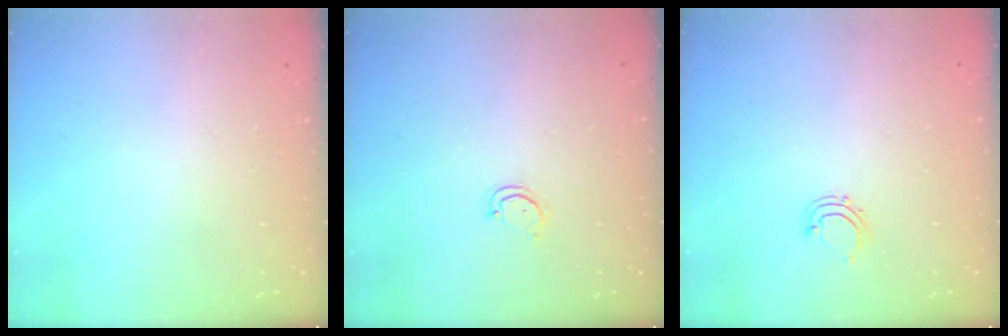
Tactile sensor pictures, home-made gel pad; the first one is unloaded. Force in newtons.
{"total": 2.6, "press": 2.6, "slide": 0.2}
{"total": 3.7, "press": 3.6, "slide": 0.8}